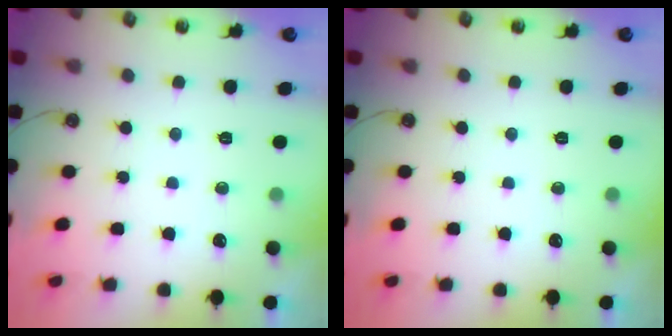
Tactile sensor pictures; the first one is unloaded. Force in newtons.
{"total": 0.0}